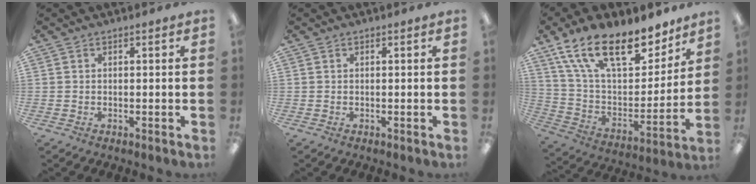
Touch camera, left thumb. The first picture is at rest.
{"total": 0.0}
{"total": 22.2, "force": [15.1, 9.7, 13.1], "torque": [-0.231, -0.088, 0.270]}